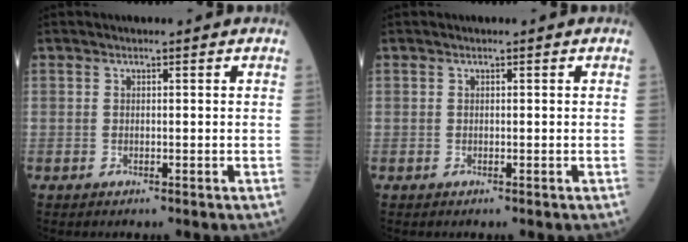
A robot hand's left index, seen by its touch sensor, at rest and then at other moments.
{"total": 0.0}